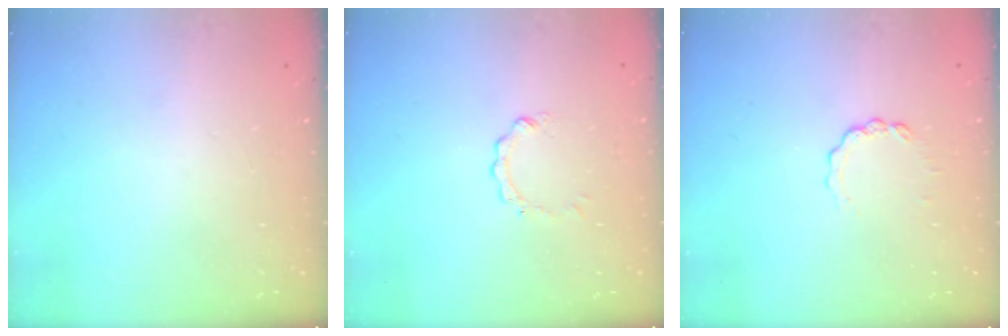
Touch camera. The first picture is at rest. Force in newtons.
{"total": 0.7, "press": 0.7, "slide": 0.1}
{"total": 3.2, "press": 3.1, "slide": 0.2}